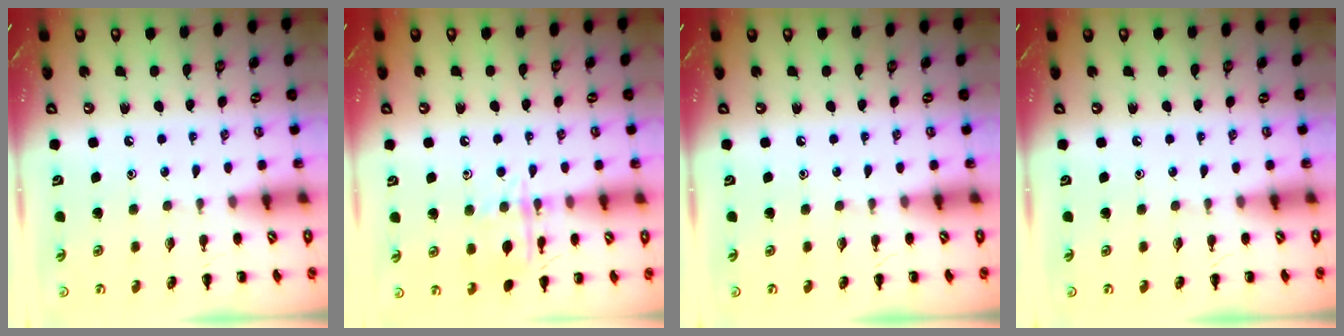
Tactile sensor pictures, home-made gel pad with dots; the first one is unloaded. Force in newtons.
{"total": 10.8, "press": 10.7, "slide": 0.6}
{"total": 0.0}
{"total": 0.0}